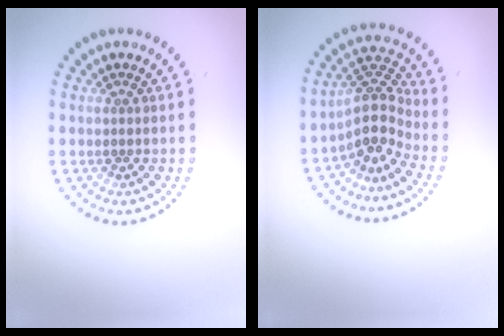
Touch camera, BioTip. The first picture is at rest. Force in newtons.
{"total": 4.1, "press": 2.9, "slide": 2.9}